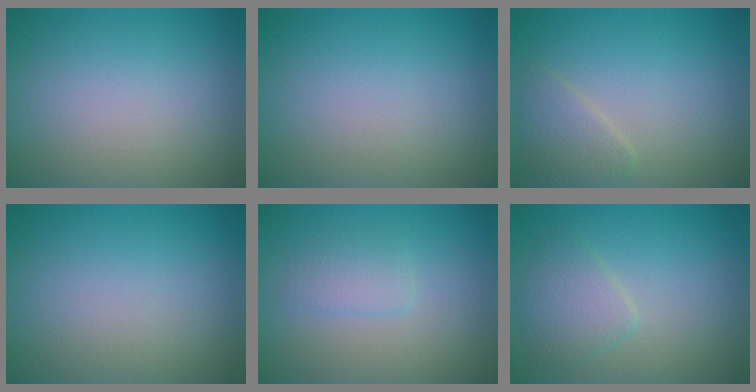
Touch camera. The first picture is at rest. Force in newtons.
{"total": 0.0}
{"total": 2.0, "press": 2.0, "slide": 0.1}
{"total": 0.0}
{"total": 1.6, "press": 1.6, "slide": 0.0}
{"total": 2.6, "press": 2.6, "slide": 0.1}